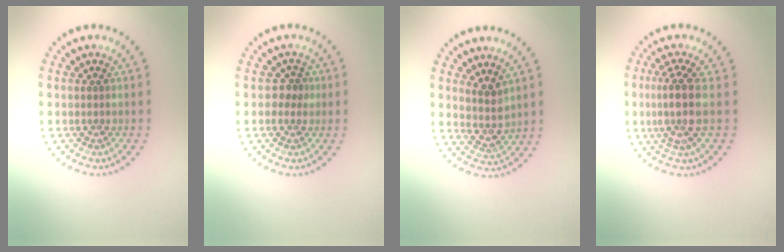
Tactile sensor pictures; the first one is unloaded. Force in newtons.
{"total": 1.3, "press": 1.1, "slide": 0.6}
{"total": 2.3, "press": 1.9, "slide": 1.3}
{"total": 3.6, "press": 2.8, "slide": 2.2}